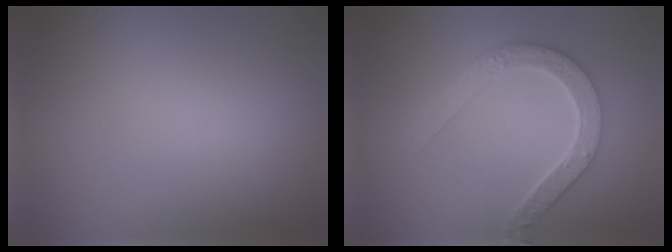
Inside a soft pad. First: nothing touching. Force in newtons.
{"total": 4.6, "press": 3.7, "slide": 2.6}